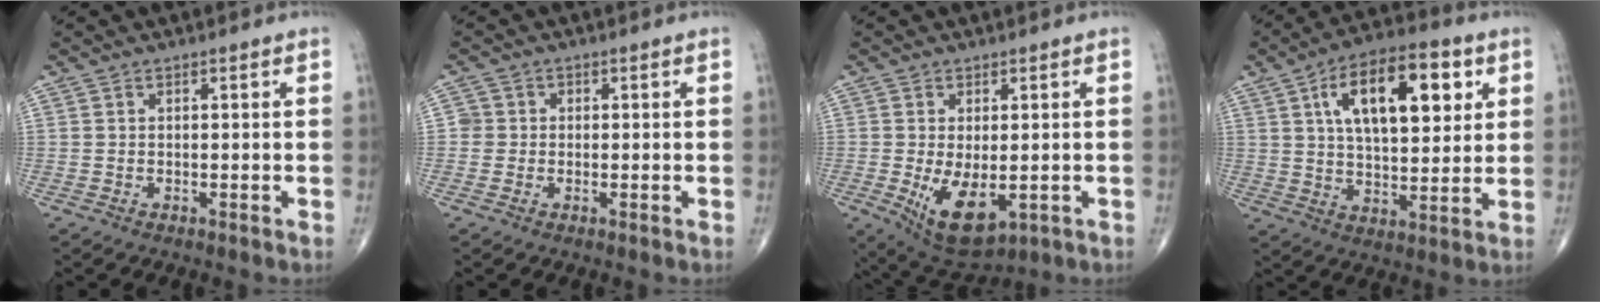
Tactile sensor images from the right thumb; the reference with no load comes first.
{"total": 2.3, "force": [-0.4, 2.3, 0.3], "torque": [0.013, 0.009, -0.013]}
{"total": 9.6, "force": [-2.0, 4.8, 8.1], "torque": [-0.128, -0.019, -0.014]}
{"total": 18.1, "force": [6.2, 8.4, 14.7], "torque": [-0.206, -0.007, 0.097]}